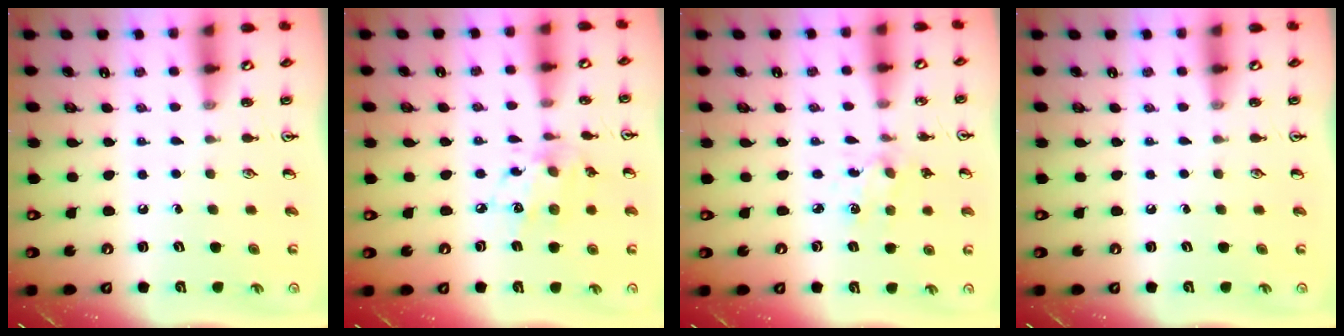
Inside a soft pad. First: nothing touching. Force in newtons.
{"total": 9.8, "press": 9.8, "slide": 0.6}
{"total": 2.3, "press": 2.2, "slide": 0.5}
{"total": 0.0}